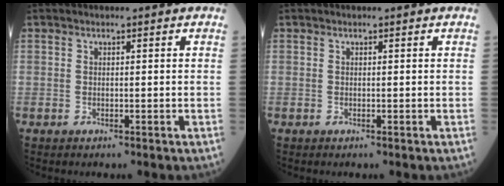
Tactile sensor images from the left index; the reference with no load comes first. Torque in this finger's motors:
{"motor_torque": [0.03, 0.06, 0.00, 0.00]}